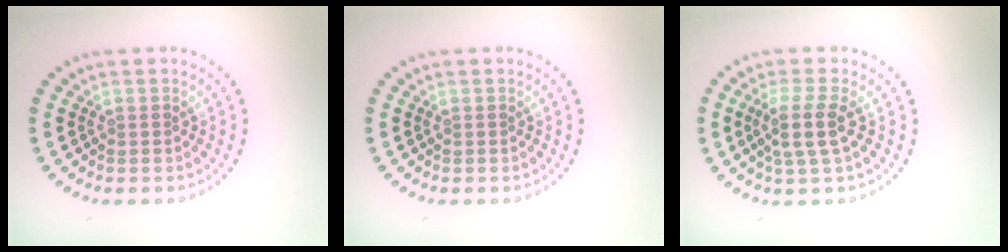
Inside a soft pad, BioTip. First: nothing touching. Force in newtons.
{"total": 0.0}
{"total": 2.7, "press": 2.2, "slide": 1.6}